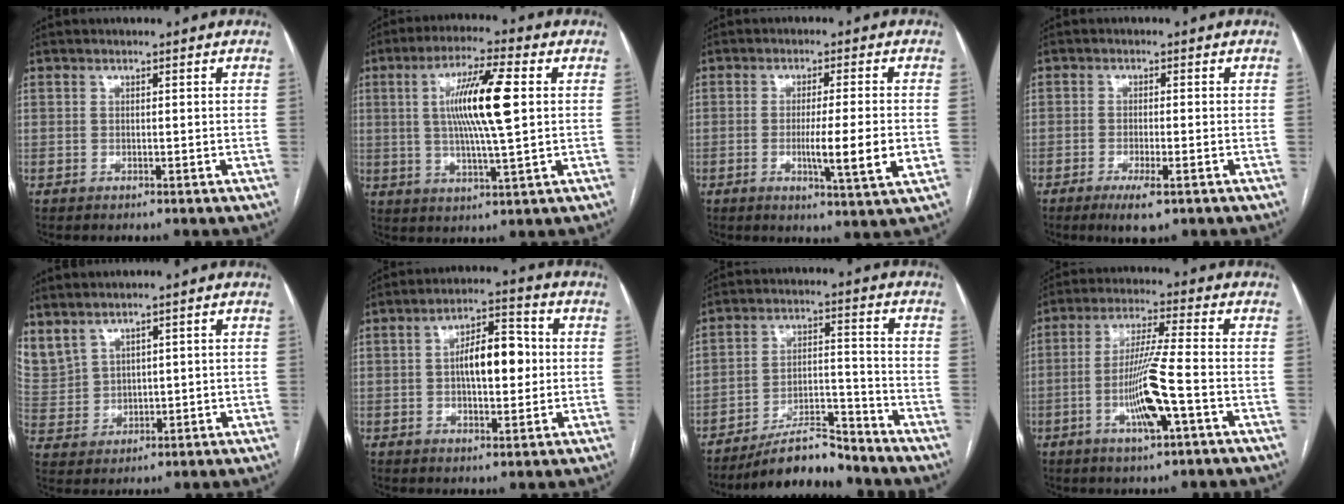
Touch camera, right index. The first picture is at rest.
{"total": 12.0, "force": [1.9, 0.8, 11.8], "torque": [-0.219, 0.004, 0.034]}
{"total": 8.3, "force": [-1.5, -0.3, 8.2], "torque": [-0.132, -0.019, -0.027]}
{"total": 4.6, "force": [-2.6, 0.8, 3.7], "torque": [-0.069, -0.009, -0.040]}
{"total": 10.8, "force": [7.1, 6.8, 4.4], "torque": [-0.137, 0.017, 0.171]}
{"total": 9.0, "force": [0.4, 3.6, 8.2], "torque": [-0.138, 0.021, 0.007]}
{"total": 9.5, "force": [-8.6, 1.9, 3.5], "torque": [-0.055, 0.014, -0.148]}
{"total": 10.0, "force": [-3.1, -0.1, 9.5], "torque": [-0.187, -0.006, -0.059]}